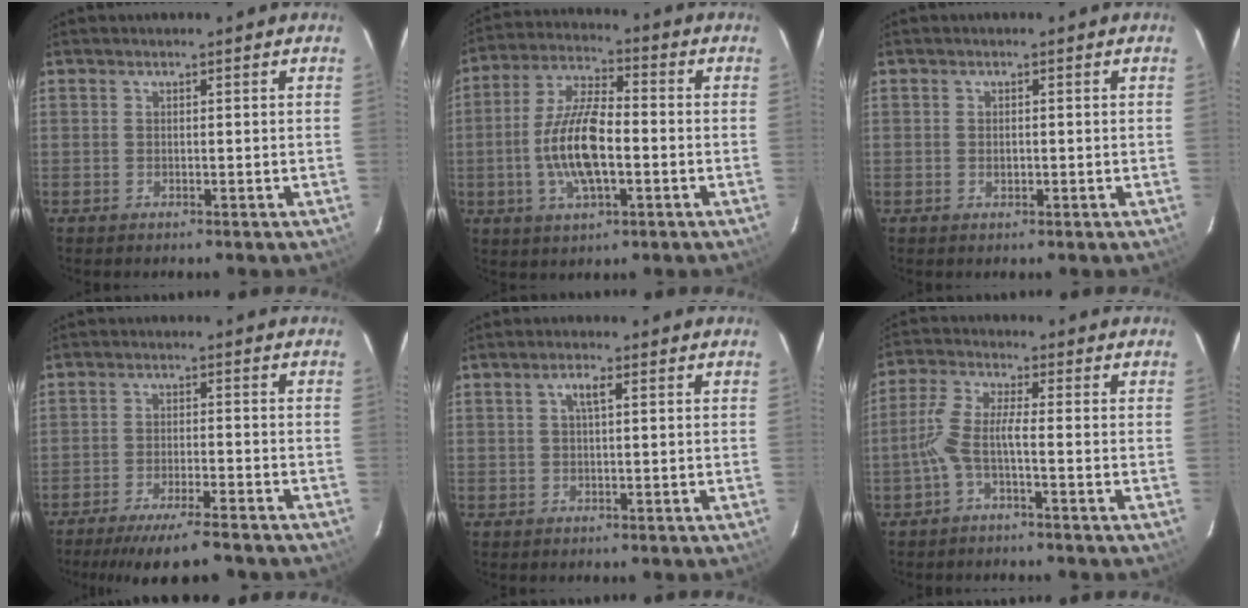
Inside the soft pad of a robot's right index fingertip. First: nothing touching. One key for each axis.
{"total": 12.8, "fx": -2.6, "fy": 4.6, "fz": 11.6, "tx": -0.239, "ty": 0.004, "tz": -0.051}
{"total": 0.8, "fx": -0.2, "fy": 0.6, "fz": 0.5, "tx": -0.009, "ty": 0.001, "tz": -0.002}
{"total": 11.1, "fx": -9.4, "fy": 1.5, "fz": 5.7, "tx": -0.118, "ty": -0.020, "tz": -0.144}
{"total": 2.1, "fx": 0.6, "fy": 0.5, "fz": 2.0, "tx": -0.040, "ty": 0.008, "tz": 0.010}
{"total": 5.2, "fx": -2.2, "fy": 0.4, "fz": 4.7, "tx": -0.115, "ty": 0.009, "tz": -0.044}